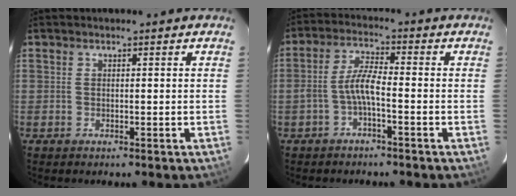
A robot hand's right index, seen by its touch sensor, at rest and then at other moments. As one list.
[{"total": 4.5, "force": [-2.0, 0.7, 4.0], "torque": [-0.089, 0.012, -0.038]}]